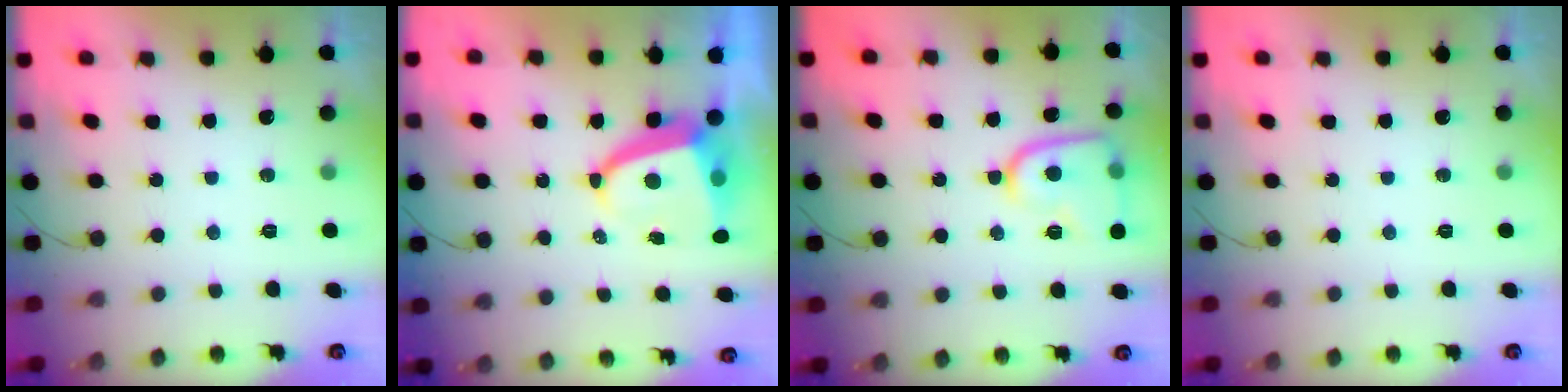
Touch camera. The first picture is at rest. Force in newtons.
{"total": 6.8, "press": 6.8, "slide": 1.0}
{"total": 11.8, "press": 11.7, "slide": 0.7}
{"total": 0.0}